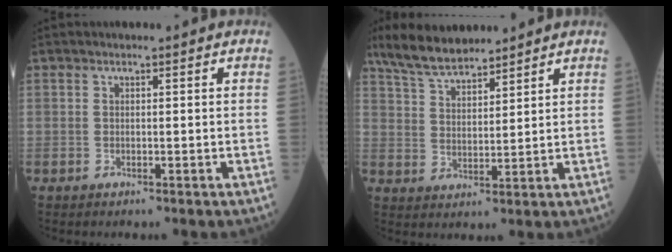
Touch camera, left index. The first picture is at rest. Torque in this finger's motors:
{"motor_torque": [0.03, -0.14, 0.24, 0.08]}